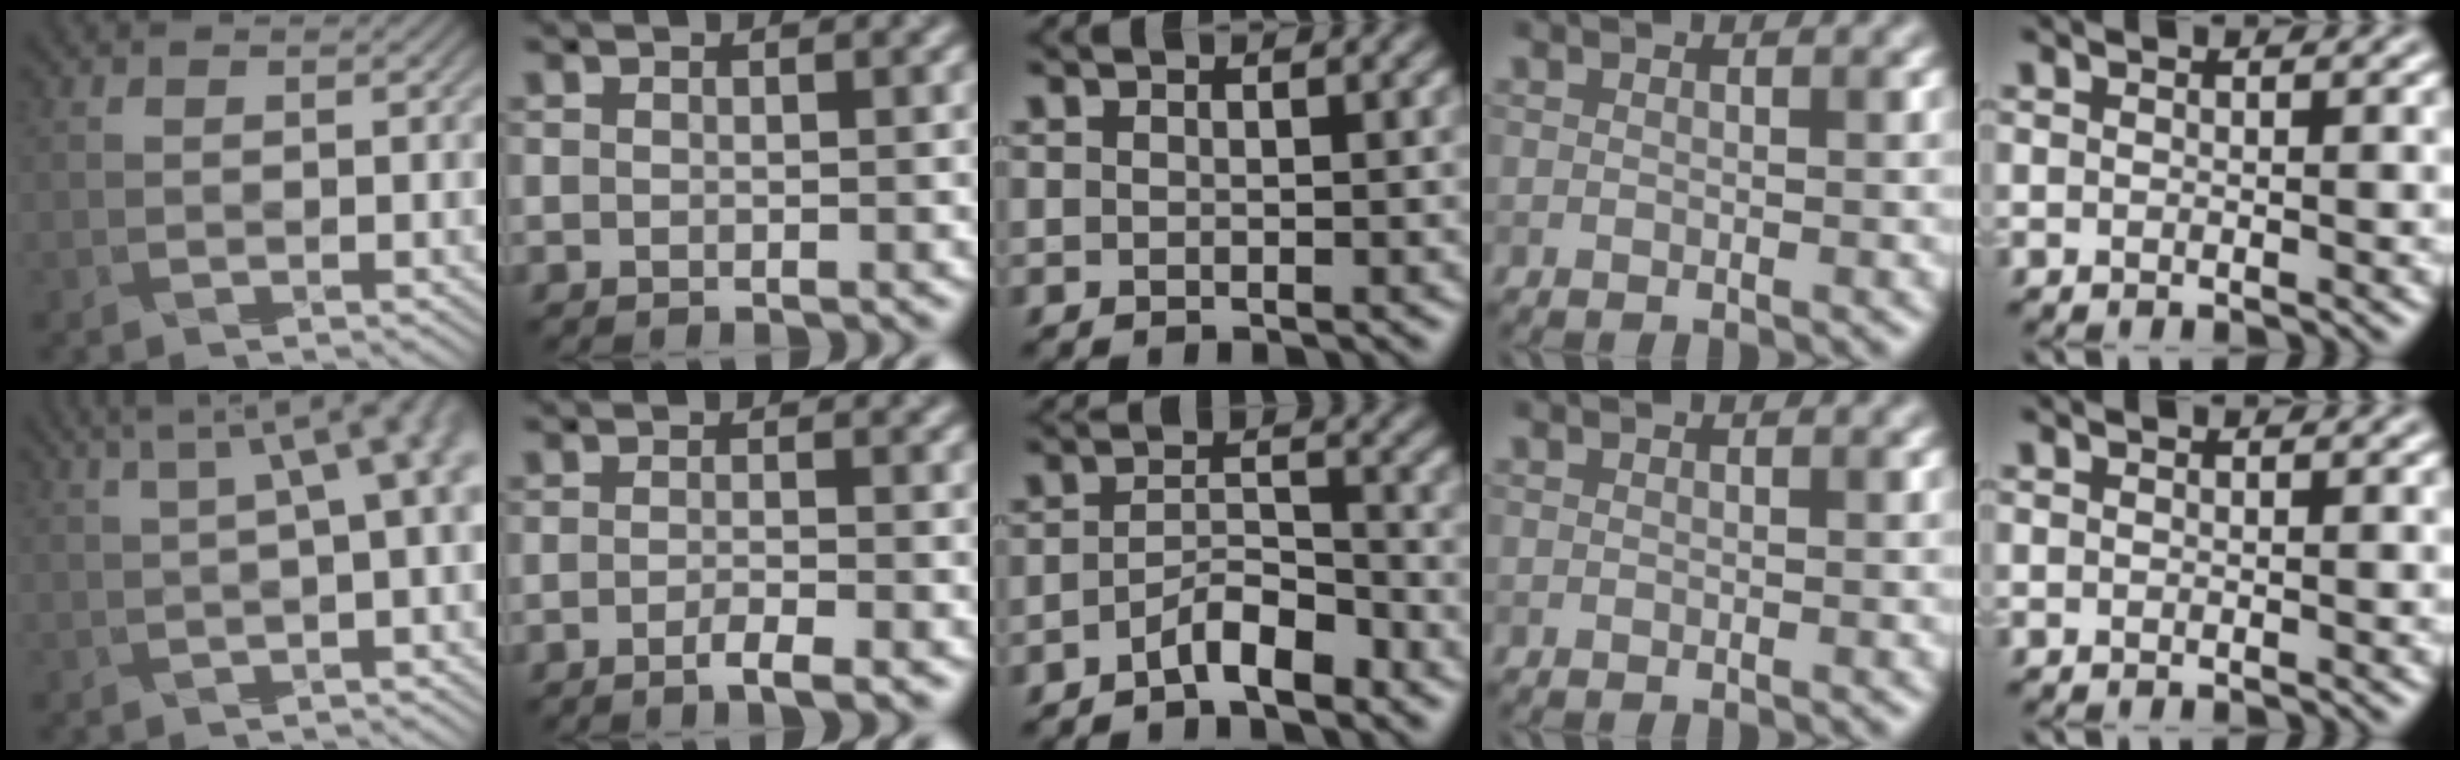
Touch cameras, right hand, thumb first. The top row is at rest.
{"thumb": {"total": 10.7, "force": [2.6, 3.4, 9.8], "torque": [-0.133, 0.032, 0.037]}, "index": {"total": 2.4, "force": [-1.3, 0.7, 1.8], "torque": [-0.025, 0.001, -0.029]}, "middle": {"total": 3.1, "force": [-2.1, 0.9, 2.0], "torque": [-0.038, 0.009, -0.042]}}